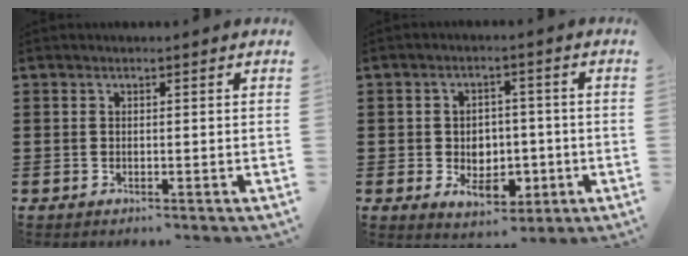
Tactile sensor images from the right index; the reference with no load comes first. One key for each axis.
{"total": 5.4, "fx": -1.1, "fy": 4.5, "fz": 2.7, "tx": -0.034, "ty": 0.005, "tz": -0.022}